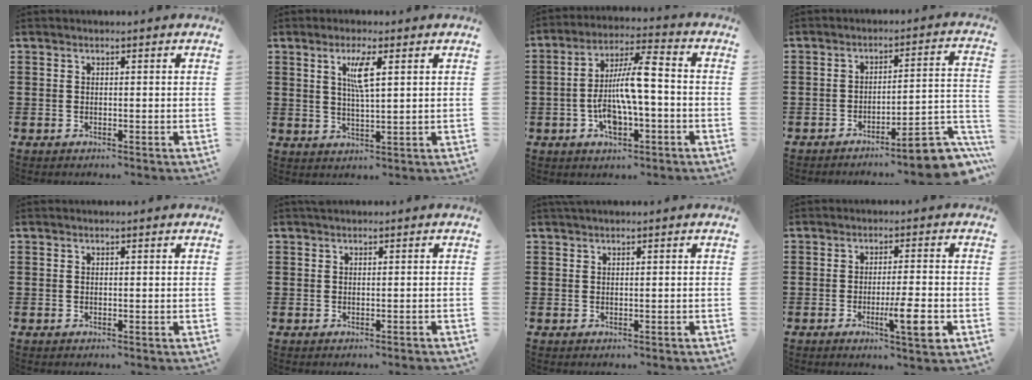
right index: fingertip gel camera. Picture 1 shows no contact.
{"total": 4.4, "force": [1.7, 0.8, 4.0], "torque": [-0.084, 0.005, 0.025]}
{"total": 10.4, "force": [-1.9, 3.4, 9.7], "torque": [-0.192, 0.003, -0.035]}
{"total": 7.9, "force": [-6.0, 1.0, 5.0], "torque": [-0.073, 0.003, -0.110]}
{"total": 0.0}
{"total": 0.0}
{"total": 0.0}
{"total": 6.5, "force": [-2.4, 0.5, 6.0], "torque": [-0.099, -0.014, -0.038]}